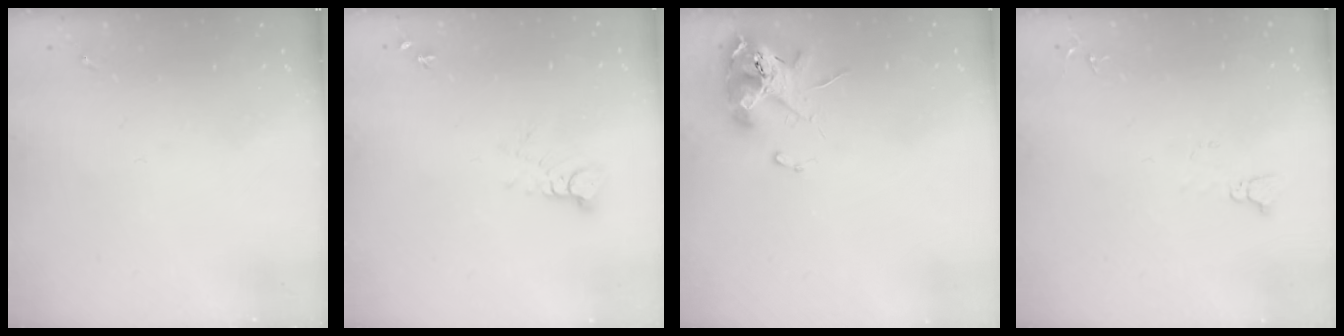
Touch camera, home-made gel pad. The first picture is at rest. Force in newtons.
{"total": 3.5, "press": 3.5, "slide": 0.2}
{"total": 10.9, "press": 10.8, "slide": 1.8}
{"total": 4.1, "press": 4.1, "slide": 0.4}